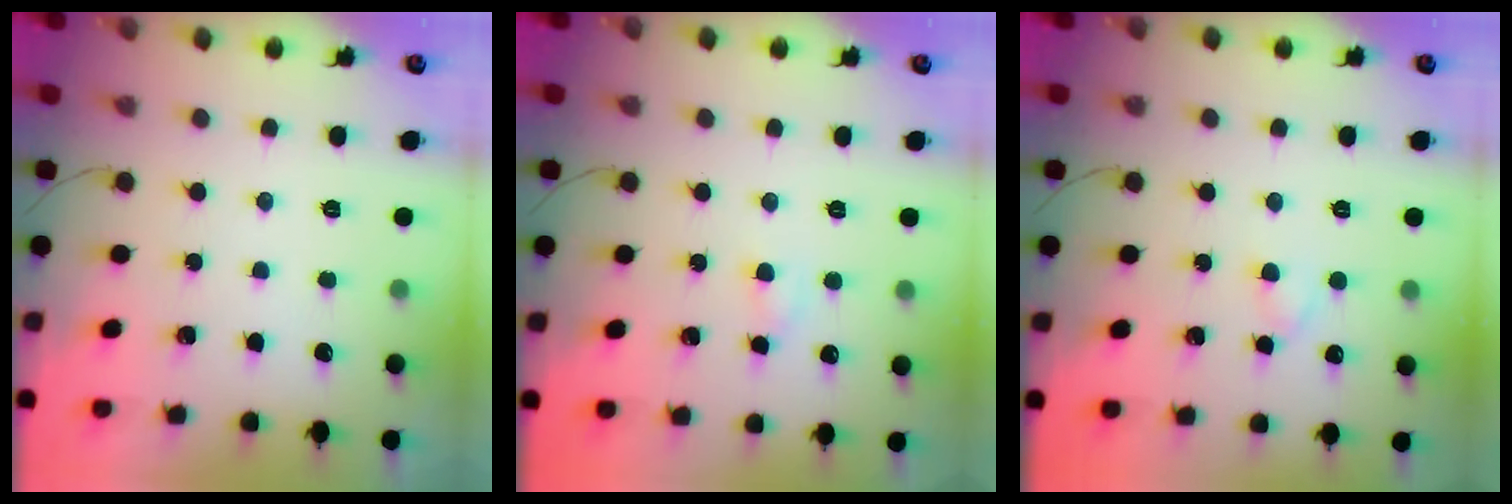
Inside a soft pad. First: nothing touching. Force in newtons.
{"total": 2.9, "press": 2.7, "slide": 1.0}
{"total": 2.2, "press": 1.9, "slide": 1.1}